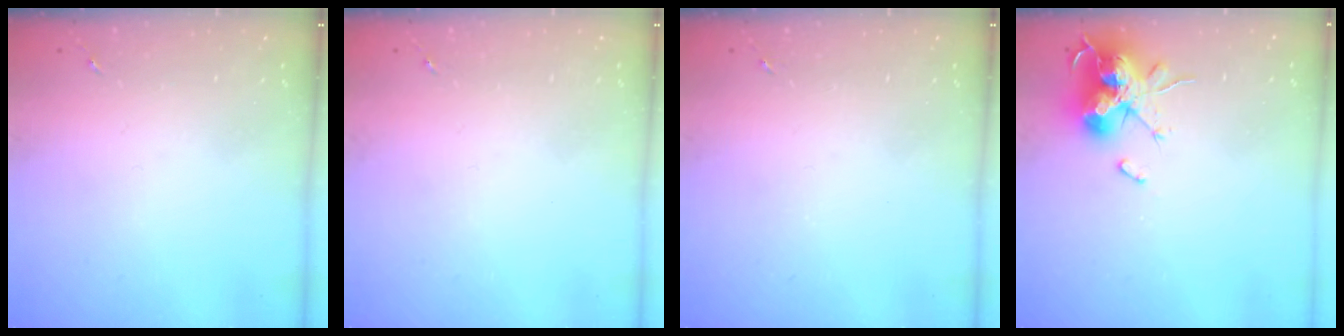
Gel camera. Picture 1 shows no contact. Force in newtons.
{"total": 0.0}
{"total": 0.0}
{"total": 16.4, "press": 16.4, "slide": 0.1}